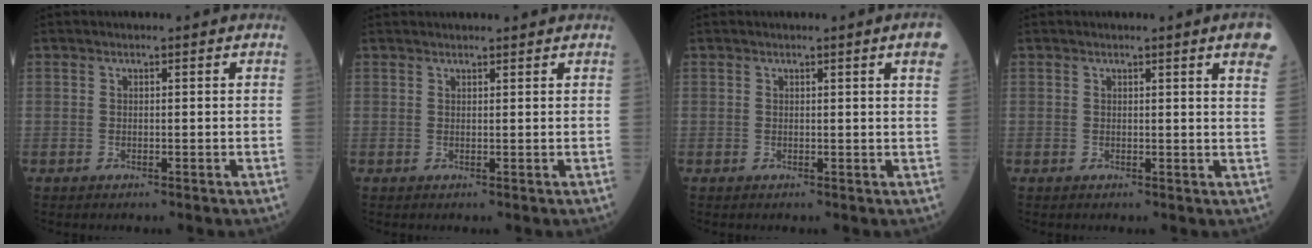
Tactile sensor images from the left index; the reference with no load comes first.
{"total": 3.5, "force": [3.4, 0.3, 0.8], "torque": [-0.011, 0.026, 0.044]}
{"total": 3.2, "force": [1.8, -0.2, 2.7], "torque": [-0.028, -0.003, 0.013]}
{"total": 4.8, "force": [3.1, -0.2, 3.6], "torque": [-0.034, -0.009, 0.020]}